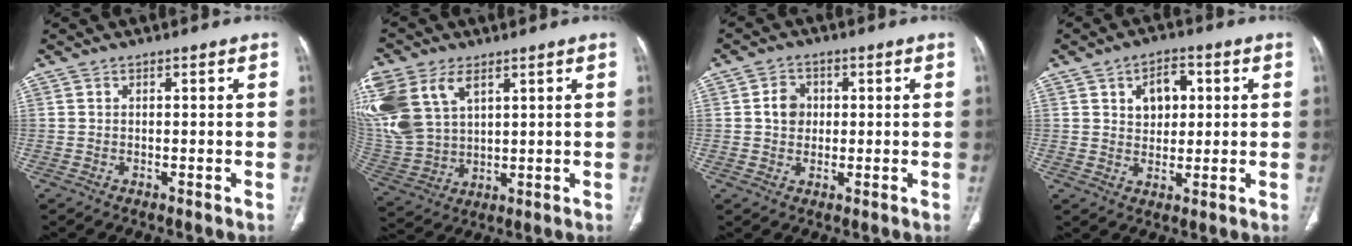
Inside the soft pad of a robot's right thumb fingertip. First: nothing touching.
{"total": 19.5, "force": [8.3, 12.6, 12.3], "torque": [-0.305, 0.003, 0.174]}
{"total": 4.4, "force": [0.5, 3.8, 2.2], "torque": [-0.021, 0.006, 0.005]}
{"total": 6.8, "force": [2.0, 4.6, 4.5], "torque": [-0.041, -0.002, 0.031]}